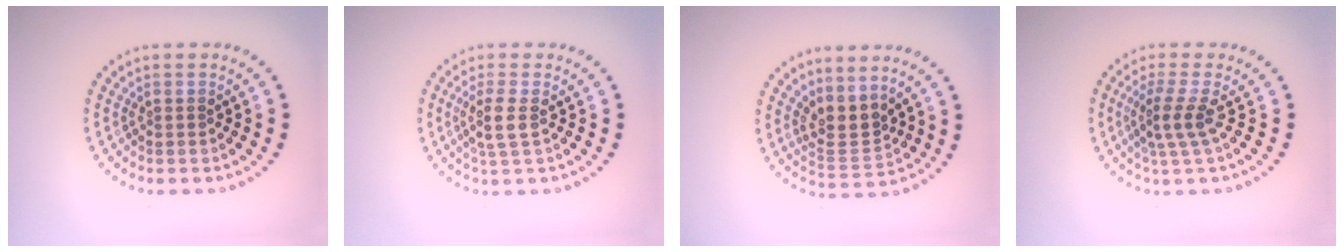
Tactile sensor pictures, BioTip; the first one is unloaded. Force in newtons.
{"total": 2.3, "press": 2.0, "slide": 1.2}
{"total": 2.9, "press": 2.4, "slide": 1.7}
{"total": 2.5, "press": 1.9, "slide": 1.7}